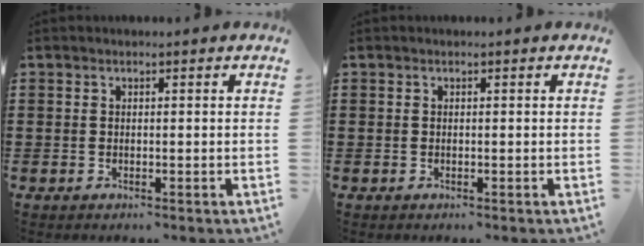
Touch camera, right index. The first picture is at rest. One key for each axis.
{"total": 0.0}